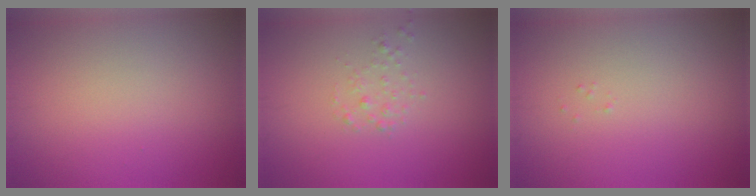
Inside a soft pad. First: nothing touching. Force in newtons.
{"total": 1.0, "press": 1.0, "slide": 0.0}
{"total": 0.0}